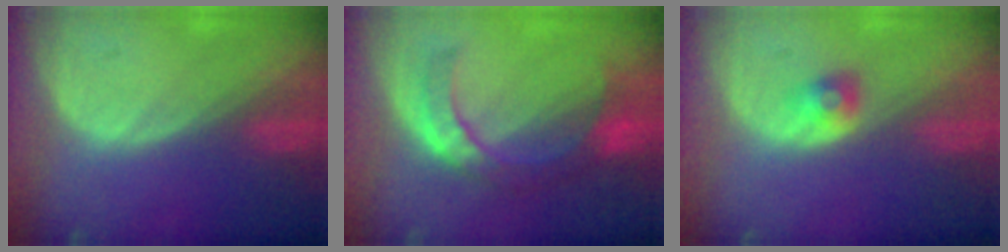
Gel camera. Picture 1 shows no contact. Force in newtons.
{"total": 7.5, "press": 7.2, "slide": 1.8}
{"total": 2.3, "press": 2.2, "slide": 0.7}